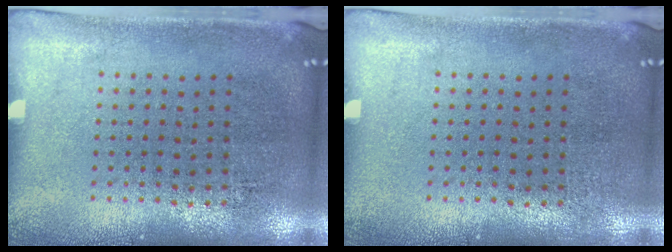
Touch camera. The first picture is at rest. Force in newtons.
{"total": 0.0}